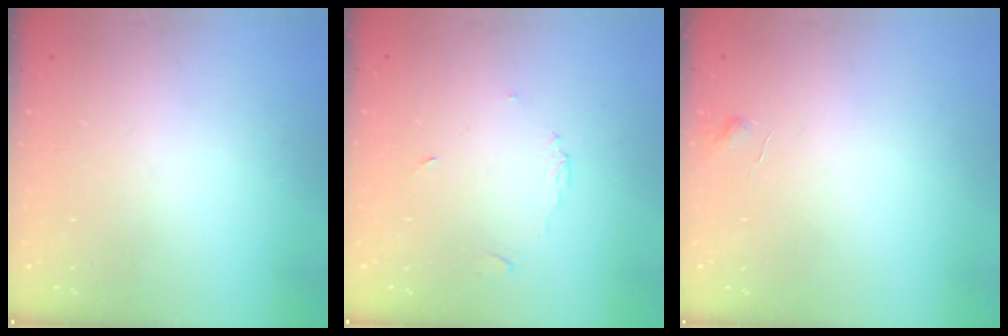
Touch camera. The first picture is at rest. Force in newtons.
{"total": 3.9, "press": 3.8, "slide": 0.5}
{"total": 3.9, "press": 3.9, "slide": 0.3}